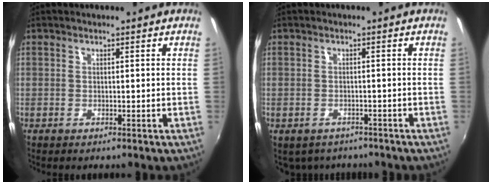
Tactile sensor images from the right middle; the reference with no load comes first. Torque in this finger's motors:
{"motor_torque": [1.06, -1.08, 0.05, 0.04]}